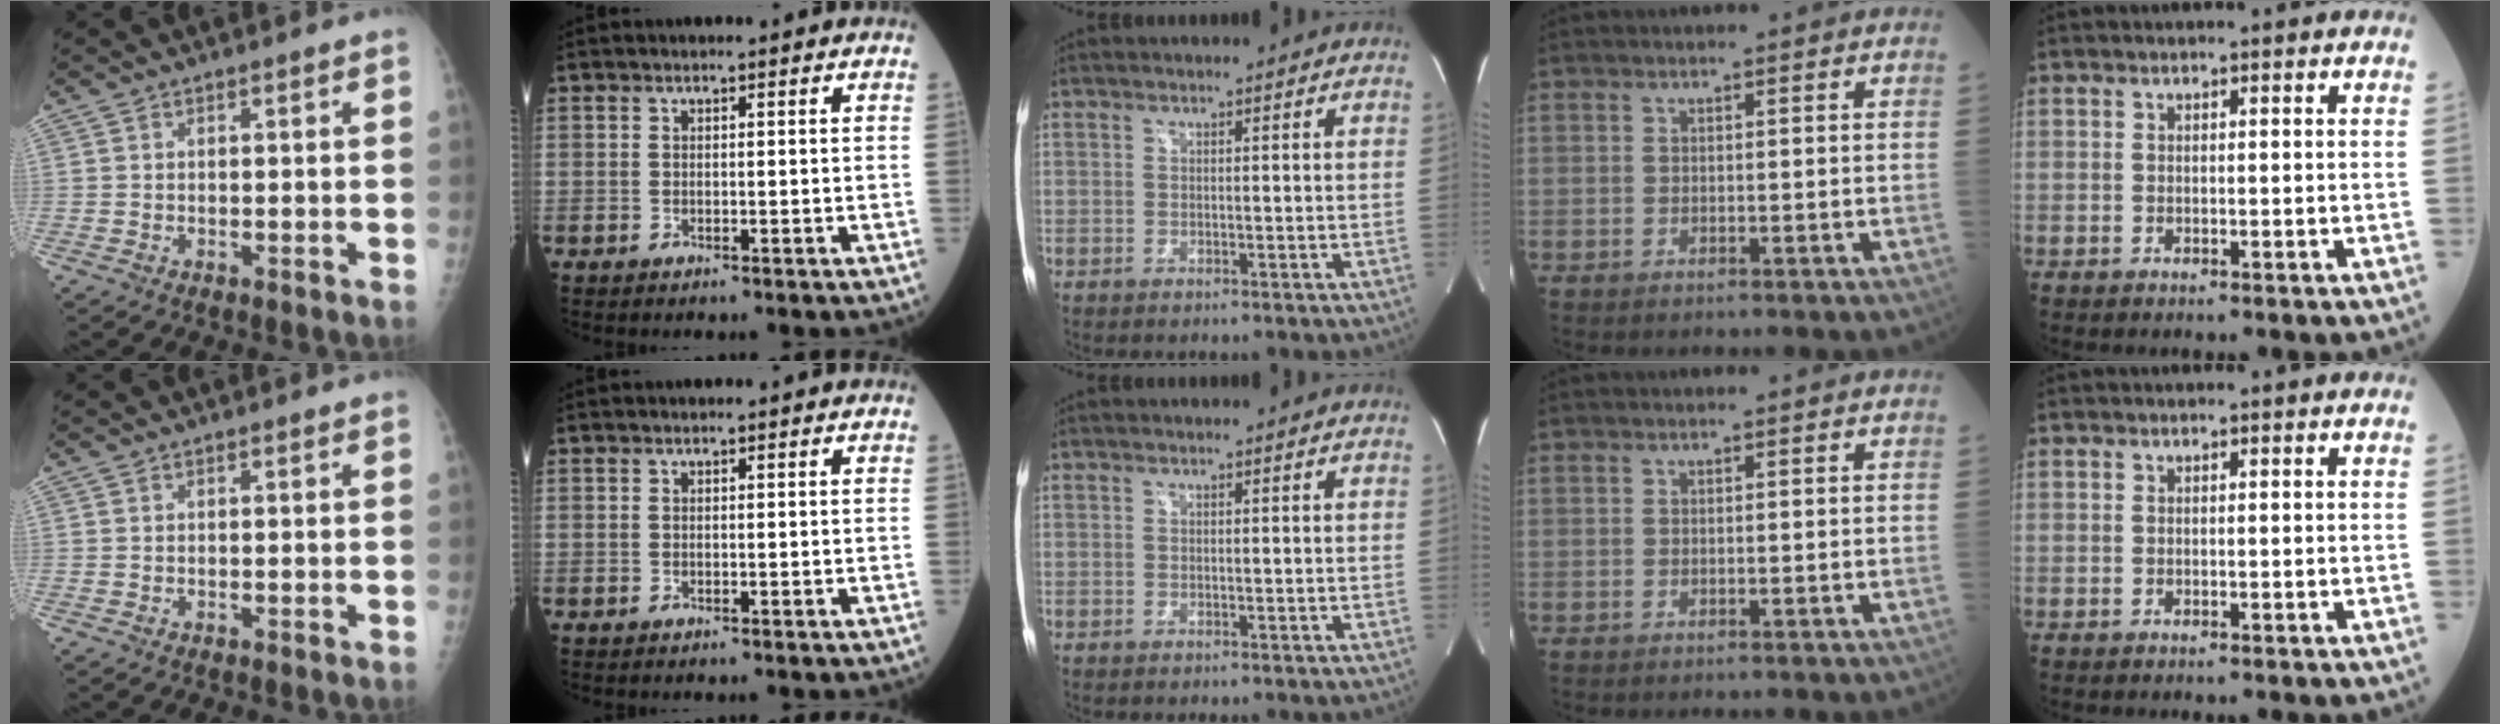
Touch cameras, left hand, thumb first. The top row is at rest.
{}